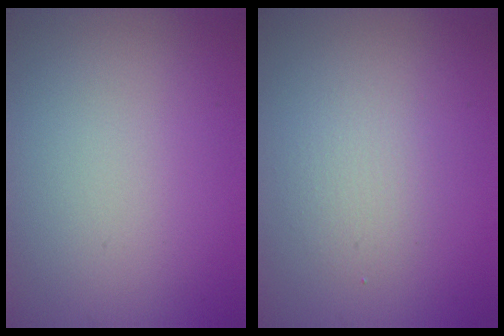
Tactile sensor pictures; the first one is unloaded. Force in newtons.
{"total": 1.9, "press": 1.9, "slide": 0.1}